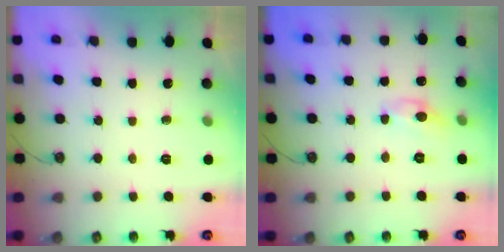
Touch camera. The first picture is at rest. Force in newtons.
{"total": 3.1, "press": 3.0, "slide": 0.4}